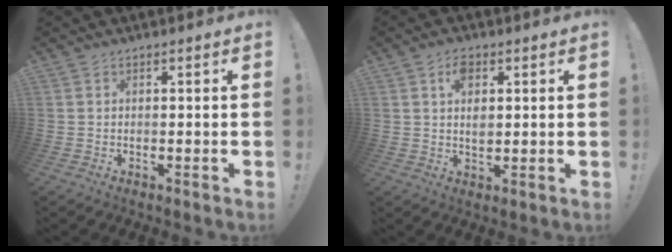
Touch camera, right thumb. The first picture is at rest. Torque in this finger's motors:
{"motor_torque": [0.05, 0.24, 0.19, -0.04, 0.23]}